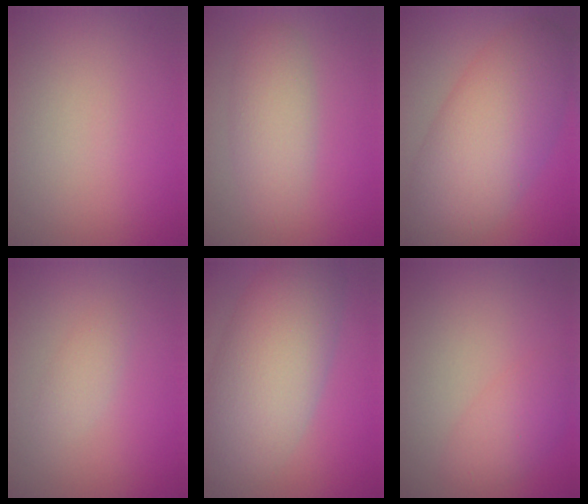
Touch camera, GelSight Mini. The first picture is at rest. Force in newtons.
{"total": 3.5, "press": 3.5, "slide": 0.3}
{"total": 9.6, "press": 9.6, "slide": 0.2}
{"total": 1.4, "press": 1.4, "slide": 0.0}
{"total": 8.7, "press": 8.7, "slide": 0.4}
{"total": 2.5, "press": 2.5, "slide": 0.1}